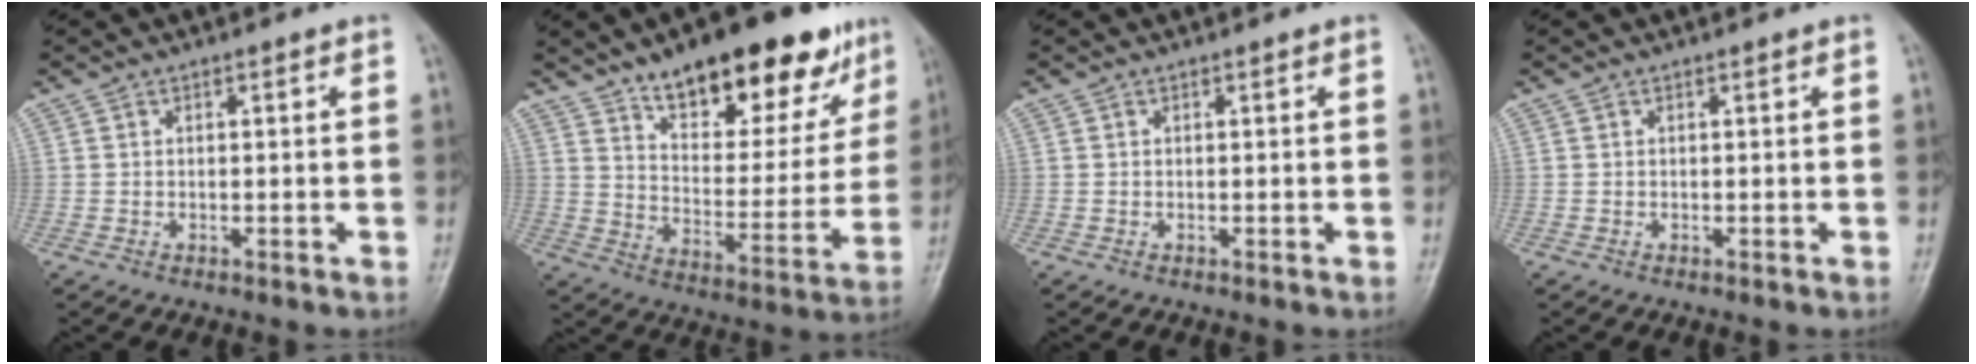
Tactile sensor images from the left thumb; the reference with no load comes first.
{"total": 22.6, "force": [14.6, 9.3, 14.4], "torque": [-0.153, -0.052, 0.224]}
{"total": 0.0}
{"total": 0.0}